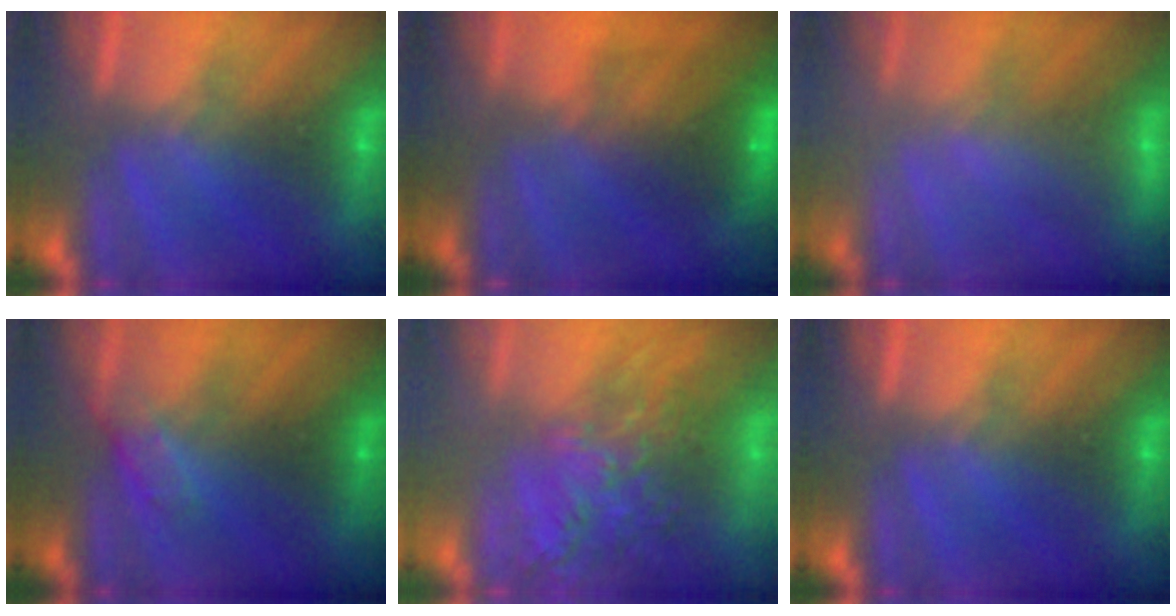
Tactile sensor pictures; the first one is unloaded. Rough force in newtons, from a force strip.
{"total": 7.2}
{"total": 2.2}
{"total": 2.9}
{"total": 8.1}
{"total": 0.0}